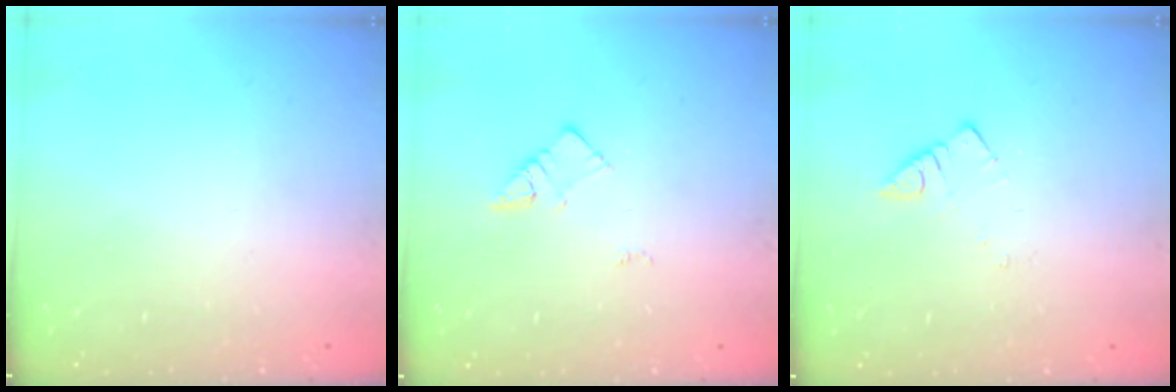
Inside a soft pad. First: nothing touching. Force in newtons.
{"total": 3.3, "press": 3.3, "slide": 0.2}
{"total": 2.5, "press": 2.5, "slide": 0.3}